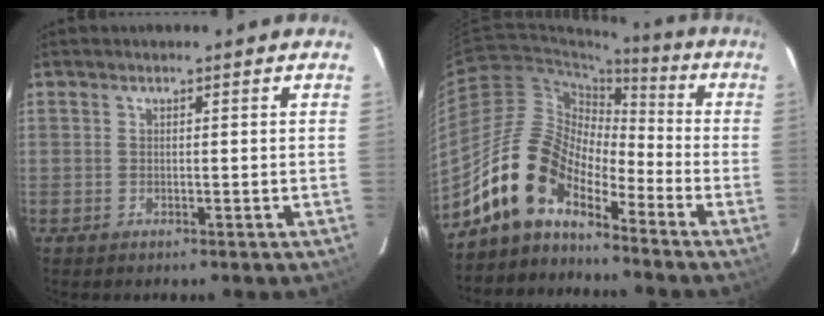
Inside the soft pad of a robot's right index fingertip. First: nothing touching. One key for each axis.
{"total": 12.6, "fx": -9.4, "fy": 5.7, "fz": 6.2, "tx": -0.108, "ty": 0.021, "tz": -0.190}